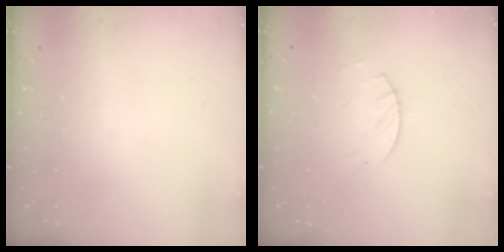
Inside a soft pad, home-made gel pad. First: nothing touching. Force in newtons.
{"total": 2.6, "press": 2.5, "slide": 0.4}